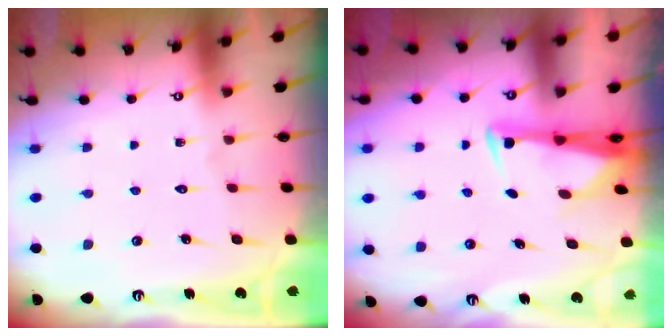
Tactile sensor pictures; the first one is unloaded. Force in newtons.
{"total": 2.9, "press": 2.9, "slide": 0.7}